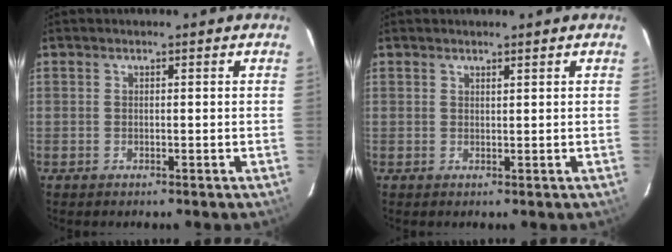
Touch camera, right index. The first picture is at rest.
{"total": 0.7, "force": [0.7, -0.1, 0.2], "torque": [-0.003, -0.005, 0.012]}